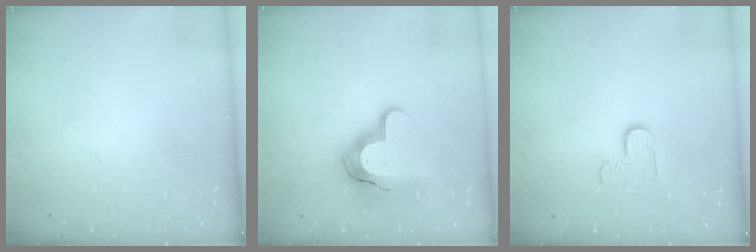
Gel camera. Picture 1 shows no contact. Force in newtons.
{"total": 15.4, "press": 15.3, "slide": 1.1}
{"total": 5.5, "press": 5.5, "slide": 0.5}